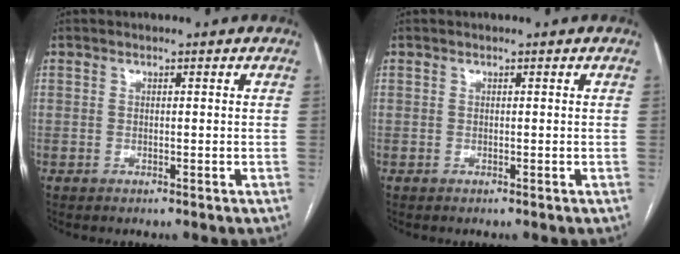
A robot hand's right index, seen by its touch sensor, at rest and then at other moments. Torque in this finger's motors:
{"motor_torque": [0.01, -0.01, 0.00, 0.00]}